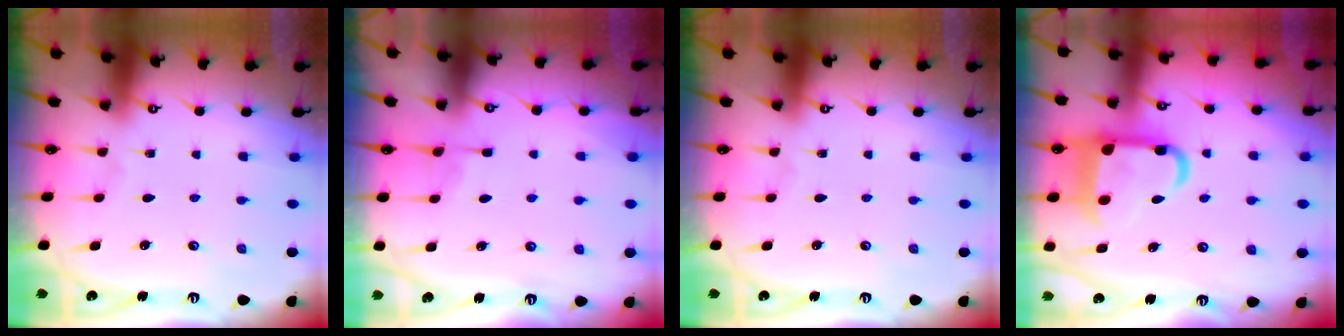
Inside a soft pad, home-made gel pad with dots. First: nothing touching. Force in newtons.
{"total": 3.0, "press": 3.0, "slide": 0.5}
{"total": 0.0}
{"total": 14.1, "press": 14.0, "slide": 1.7}